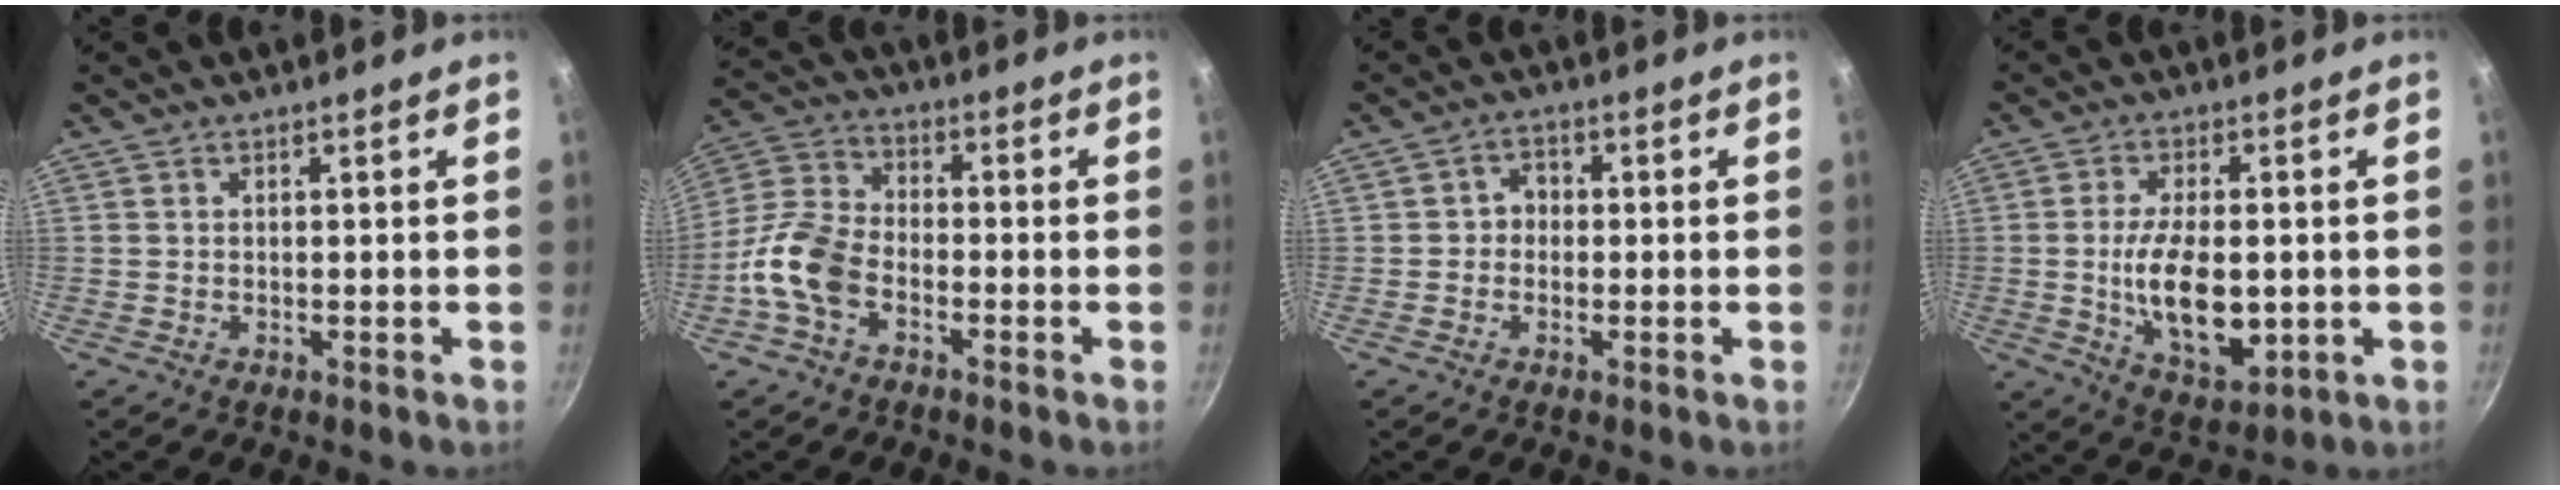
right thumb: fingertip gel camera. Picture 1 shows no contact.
{"total": 10.8, "force": [-4.5, 6.5, 7.3], "torque": [-0.143, 0.040, -0.105]}
{"total": 3.2, "force": [-0.4, 2.8, 1.4], "torque": [-0.001, 0.010, -0.013]}
{"total": 13.4, "force": [-1.2, 6.9, 11.4], "torque": [-0.188, -0.009, -0.012]}